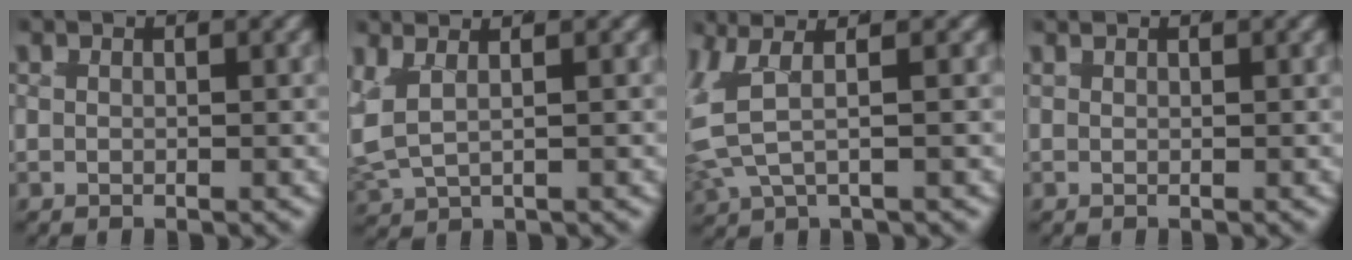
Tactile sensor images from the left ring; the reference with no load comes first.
{"total": 5.9, "force": [0.3, 4.8, 3.5], "torque": [-0.110, -0.010, 0.001]}
{"total": 6.8, "force": [0.7, 4.7, 4.8], "torque": [-0.123, 0.006, -0.002]}
{"total": 0.6, "force": [0.5, 0.3, 0.2], "torque": [-0.003, 0.003, 0.009]}